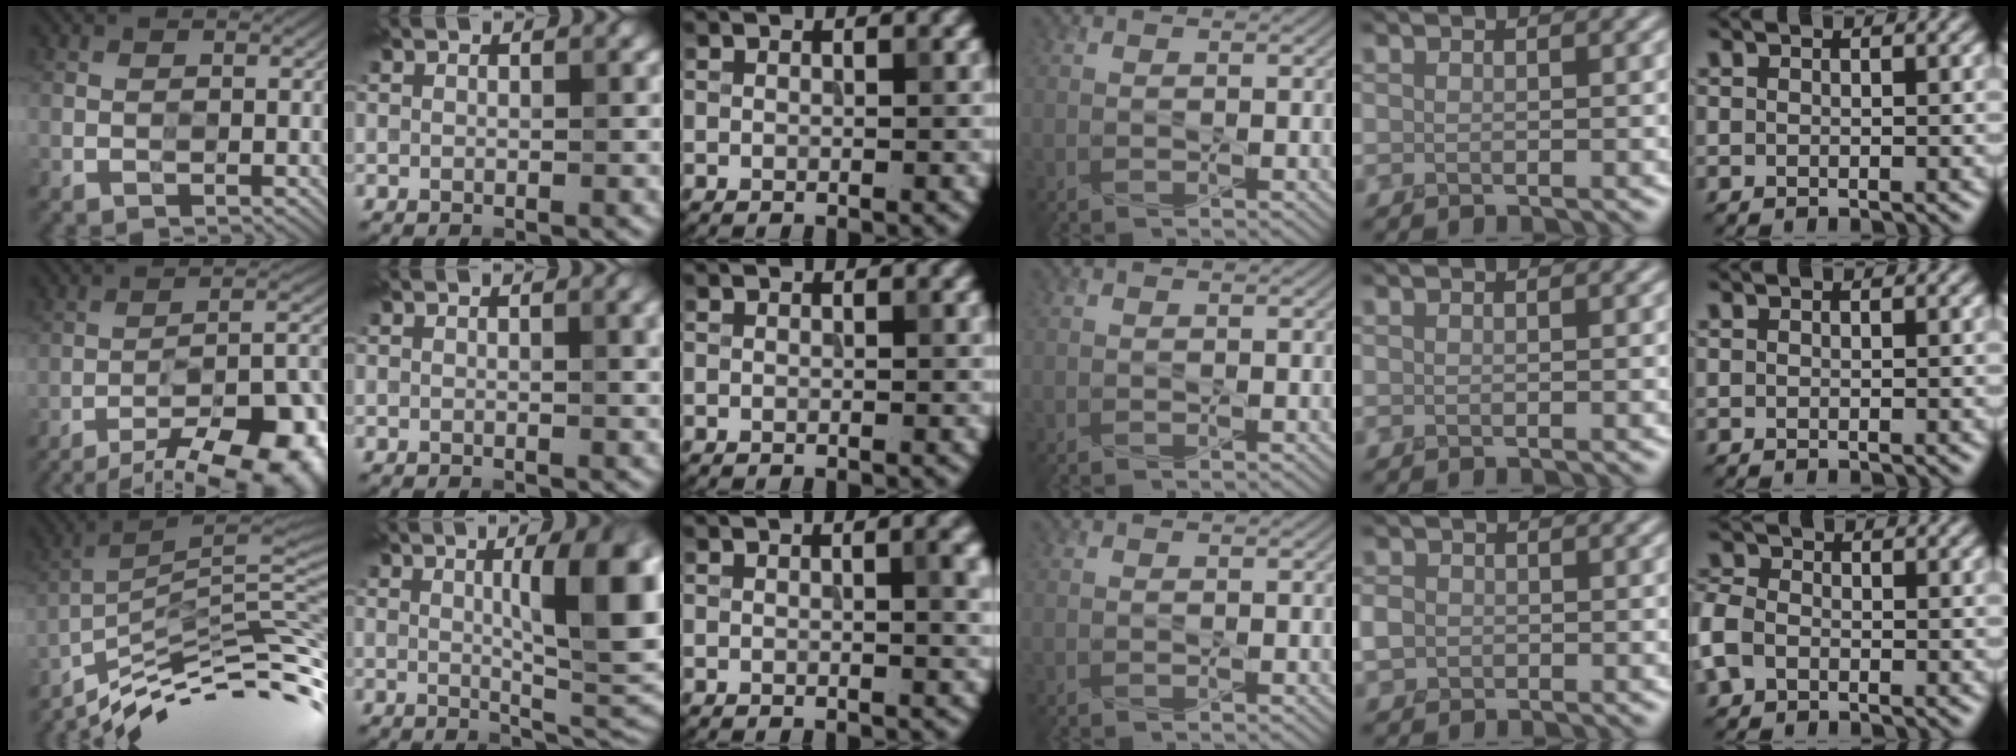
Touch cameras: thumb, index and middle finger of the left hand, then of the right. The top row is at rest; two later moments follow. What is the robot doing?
{"motion": "press", "object": "syringe"}